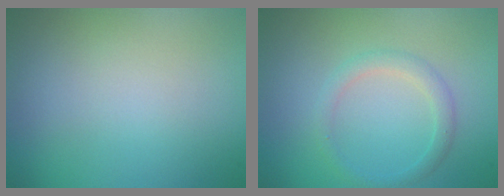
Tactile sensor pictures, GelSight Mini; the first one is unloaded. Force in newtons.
{"total": 1.9, "press": 1.8, "slide": 0.1}